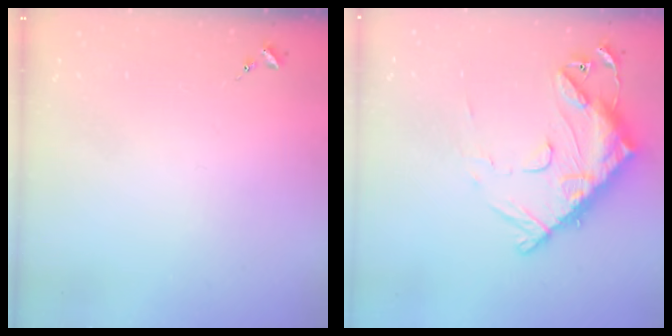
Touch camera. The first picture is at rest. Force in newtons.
{"total": 16.1, "press": 16.0, "slide": 1.6}